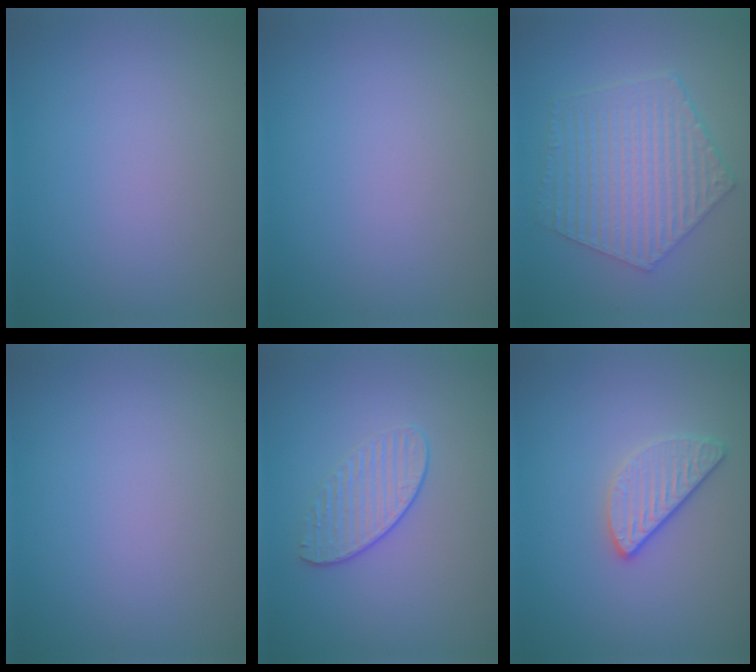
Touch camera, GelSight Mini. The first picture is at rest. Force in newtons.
{"total": 0.0}
{"total": 6.3, "press": 4.8, "slide": 4.1}
{"total": 0.0}
{"total": 1.9, "press": 1.5, "slide": 1.2}
{"total": 2.5, "press": 2.3, "slide": 1.0}